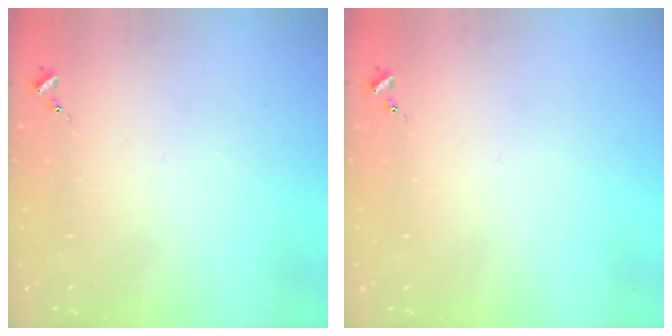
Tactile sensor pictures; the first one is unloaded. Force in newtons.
{"total": 0.0}